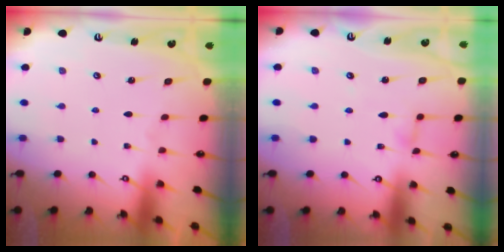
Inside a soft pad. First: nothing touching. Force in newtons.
{"total": 3.0, "press": 3.0, "slide": 0.3}